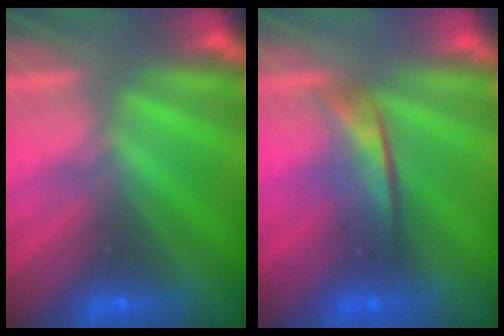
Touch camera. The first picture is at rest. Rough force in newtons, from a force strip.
{"total": 2.1}